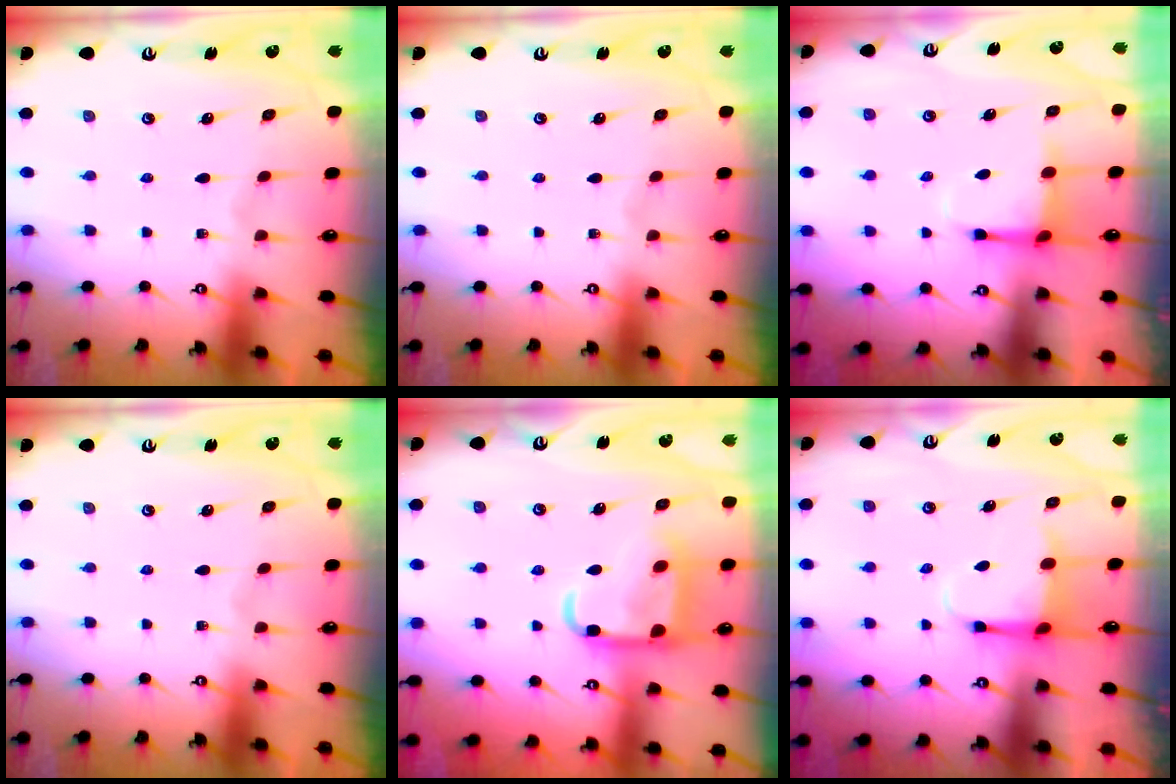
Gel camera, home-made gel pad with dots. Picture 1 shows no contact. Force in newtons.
{"total": 0.0}
{"total": 3.8, "press": 3.6, "slide": 1.3}
{"total": 0.0}
{"total": 14.8, "press": 14.7, "slide": 1.4}
{"total": 4.0, "press": 3.8, "slide": 1.1}